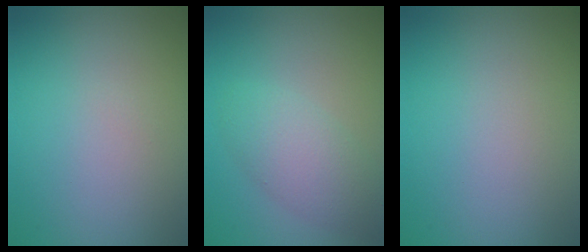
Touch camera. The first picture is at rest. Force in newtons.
{"total": 3.6, "press": 3.6, "slide": 0.1}
{"total": 0.0}